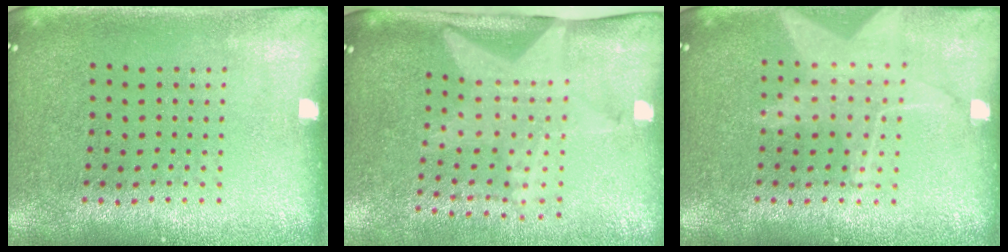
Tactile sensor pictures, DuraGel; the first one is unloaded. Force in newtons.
{"total": 2.0, "press": 1.5, "slide": 1.3}
{"total": 1.5, "press": 1.3, "slide": 0.6}